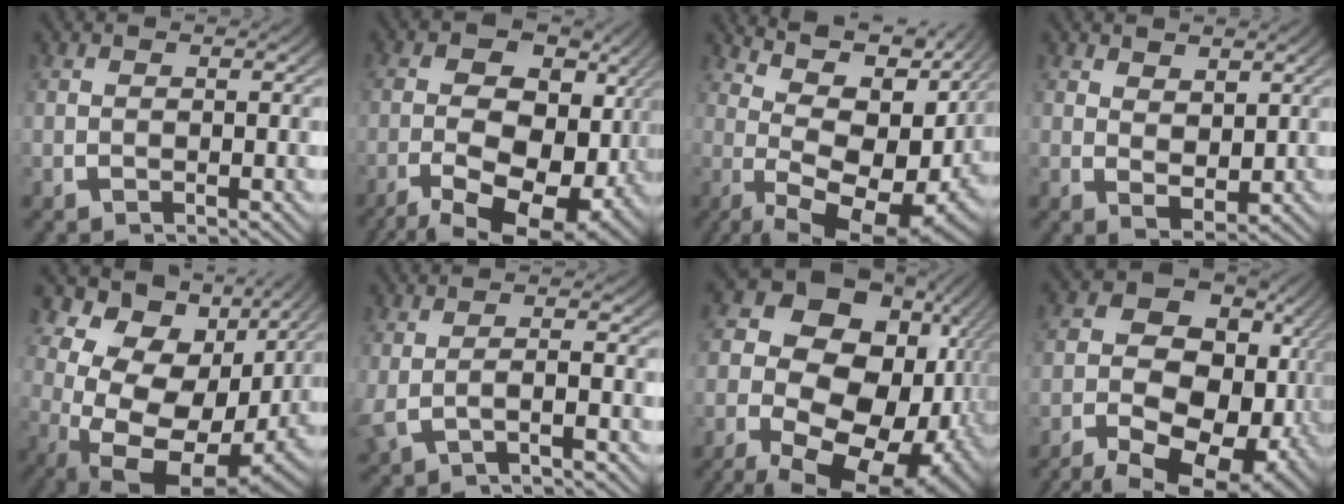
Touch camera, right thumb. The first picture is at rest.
{"total": 15.5, "force": [-2.3, 10.0, 11.6], "torque": [-0.203, -0.049, -0.027]}
{"total": 15.5, "force": [1.9, 8.4, 12.9], "torque": [-0.193, -0.008, 0.037]}
{"total": 2.7, "force": [1.0, 1.8, 1.8], "torque": [-0.029, -0.015, 0.025]}
{"total": 15.0, "force": [0.0, 9.8, 11.4], "torque": [-0.214, -0.045, 0.012]}
{"total": 2.3, "force": [-0.6, 0.7, 2.1], "torque": [-0.052, 0.003, -0.007]}
{"total": 24.2, "force": [-2.3, 16.7, 17.4], "torque": [-0.304, -0.043, -0.031]}
{"total": 17.8, "force": [-2.4, 12.5, 12.4], "torque": [-0.223, -0.040, -0.038]}